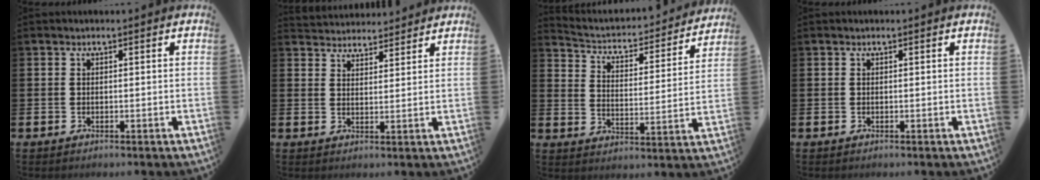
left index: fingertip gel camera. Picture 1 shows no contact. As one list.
[{"total": 3.8, "force": [3.7, 0.8, -0.5], "torque": [0.002, -0.021, 0.068]}, {"total": 3.9, "force": [3.4, 1.5, 1.1], "torque": [-0.048, -0.033, 0.048]}, {"total": 0.0}]